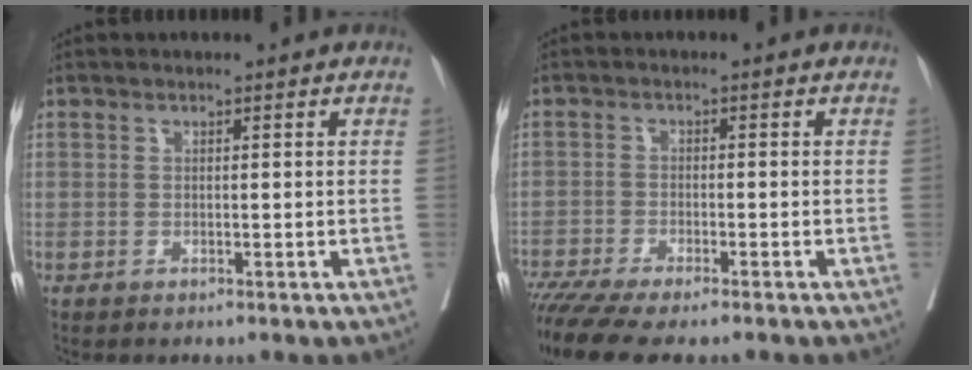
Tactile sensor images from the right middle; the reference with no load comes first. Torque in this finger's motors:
{"motor_torque": [1.09, -1.05, 0.19, 0.07]}